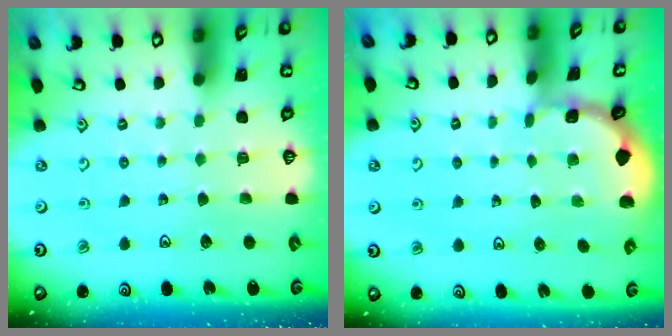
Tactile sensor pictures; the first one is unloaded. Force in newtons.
{"total": 0.8, "press": 0.8, "slide": 0.2}